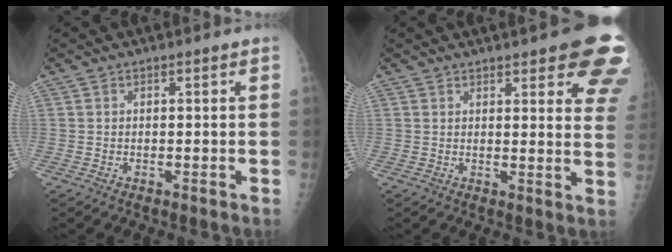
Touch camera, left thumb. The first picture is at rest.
{"total": 15.1, "force": [9.7, 4.4, 10.7], "torque": [-0.102, -0.036, 0.099]}